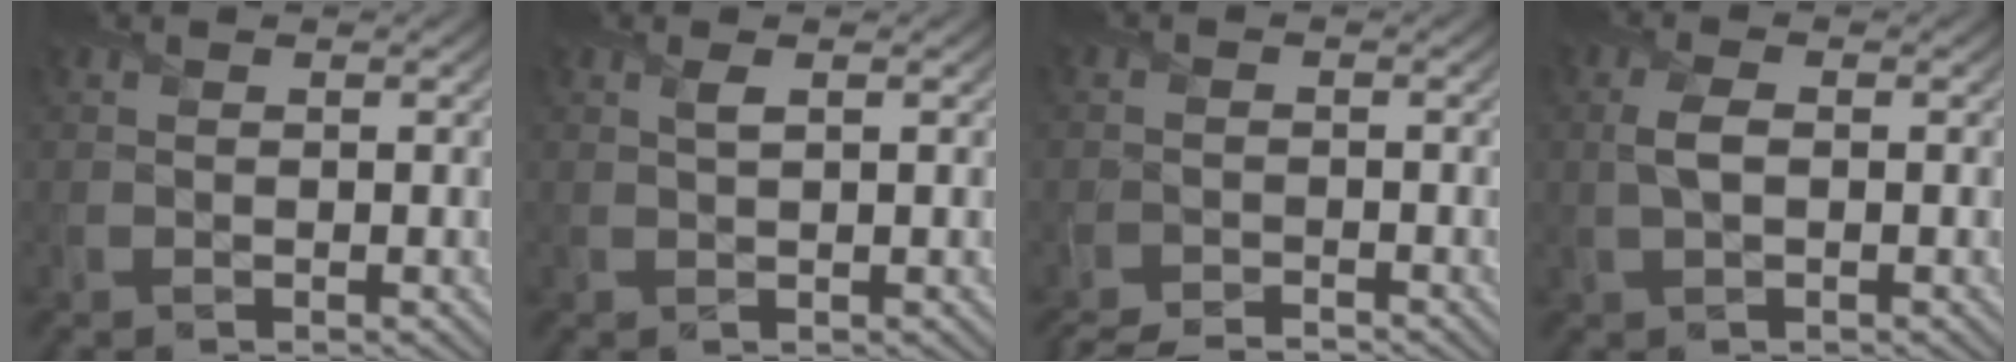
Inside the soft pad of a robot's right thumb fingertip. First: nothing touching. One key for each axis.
{"total": 1.2, "fx": 0.6, "fy": 0.3, "fz": 1.0, "tx": -0.023, "ty": 0.001, "tz": 0.011}
{"total": 3.8, "fx": -3.5, "fy": 0.4, "fz": 1.4, "tx": -0.038, "ty": -0.011, "tz": -0.071}
{"total": 2.4, "fx": 0.1, "fy": 1.1, "fz": 2.2, "tx": -0.054, "ty": 0.002, "tz": 0.000}